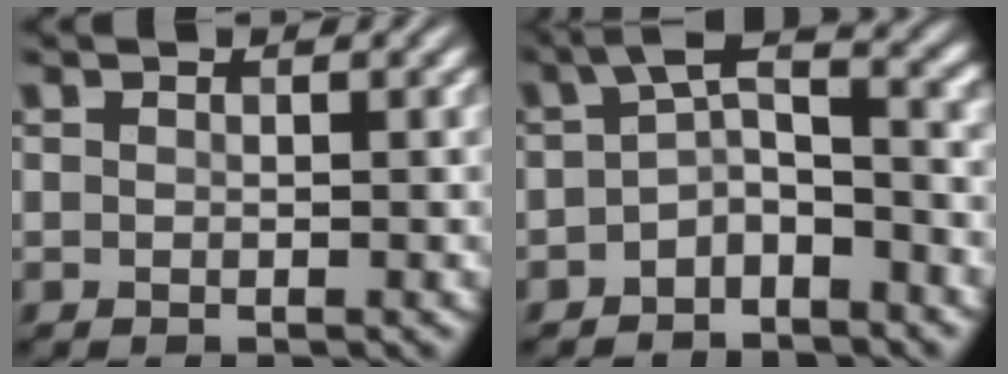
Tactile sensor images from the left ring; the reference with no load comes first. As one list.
[{"total": 4.0, "force": [-1.2, 1.9, 3.3], "torque": [-0.055, 0.011, -0.031]}]